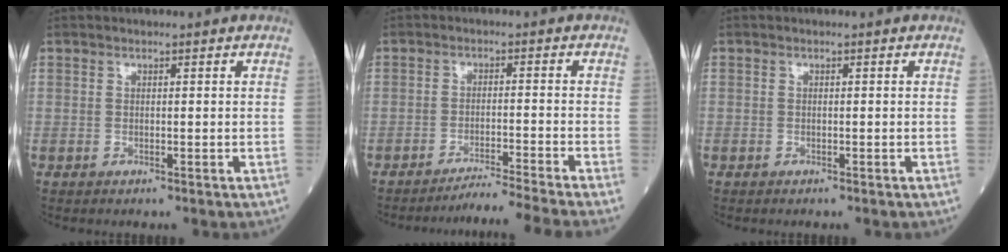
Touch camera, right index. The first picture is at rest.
{"total": 9.2, "force": [-8.2, -3.4, 2.5], "torque": [-0.018, -0.019, -0.129]}
{"total": 0.0}